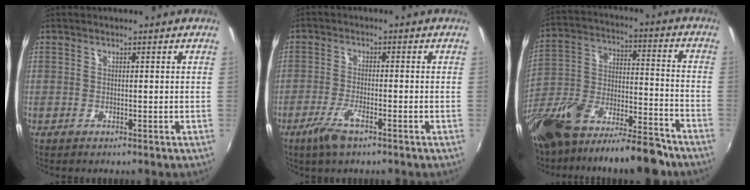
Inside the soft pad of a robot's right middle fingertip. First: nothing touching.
{"total": 5.2, "force": [-3.4, 1.2, 3.8], "torque": [-0.093, -0.009, -0.064]}
{"total": 17.9, "force": [-12.7, 6.5, 10.9], "torque": [-0.221, -0.006, -0.215]}